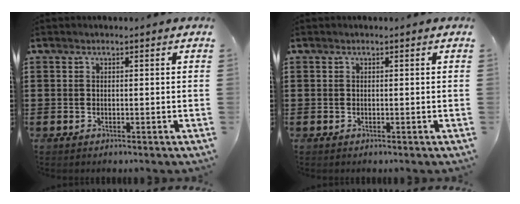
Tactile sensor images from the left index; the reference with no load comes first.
{"total": 0.0}